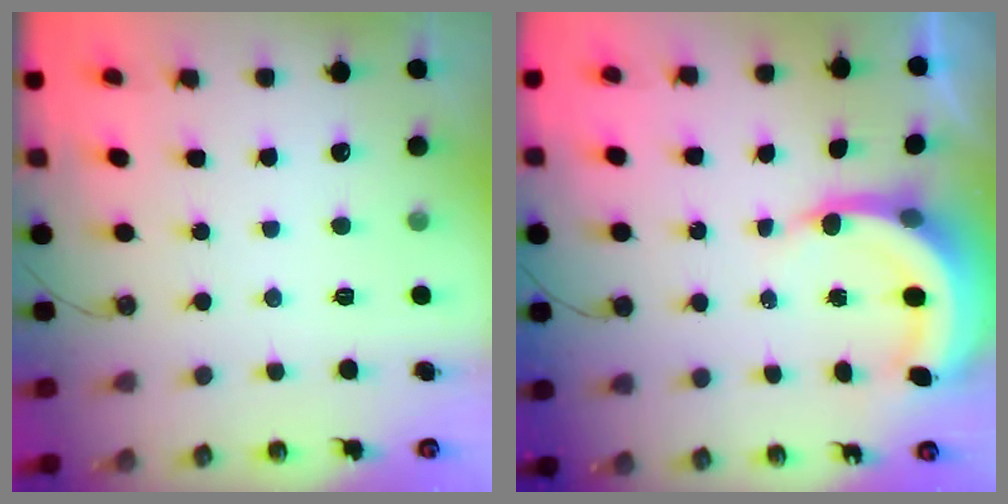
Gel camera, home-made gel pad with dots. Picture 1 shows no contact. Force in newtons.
{"total": 6.5, "press": 6.5, "slide": 1.0}